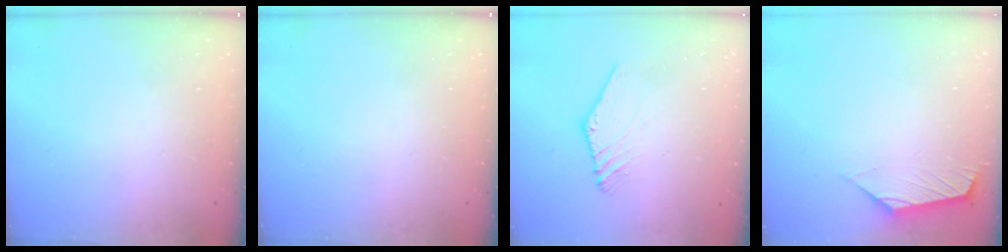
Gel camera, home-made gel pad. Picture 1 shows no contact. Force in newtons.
{"total": 0.0}
{"total": 1.5, "press": 1.5, "slide": 0.2}
{"total": 1.5, "press": 1.5, "slide": 0.3}